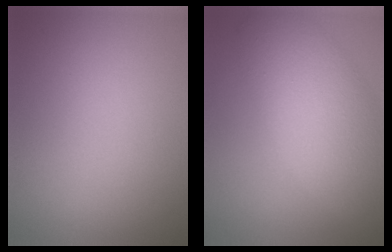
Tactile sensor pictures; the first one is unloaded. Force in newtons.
{"total": 7.7, "press": 7.7, "slide": 0.4}